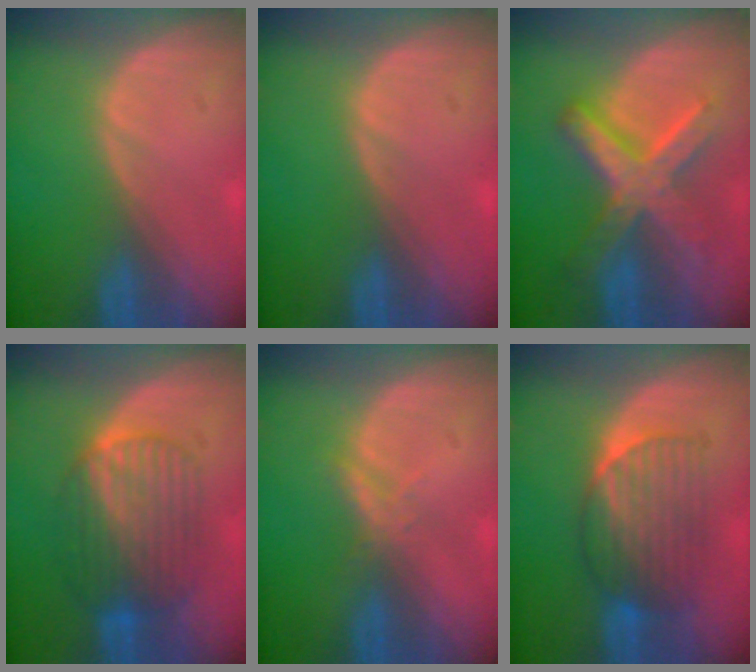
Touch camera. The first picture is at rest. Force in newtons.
{"total": 0.0}
{"total": 8.9, "press": 8.9, "slide": 0.7}
{"total": 7.7, "press": 7.7, "slide": 0.2}
{"total": 1.7, "press": 1.7, "slide": 0.1}
{"total": 6.9, "press": 6.9, "slide": 0.4}